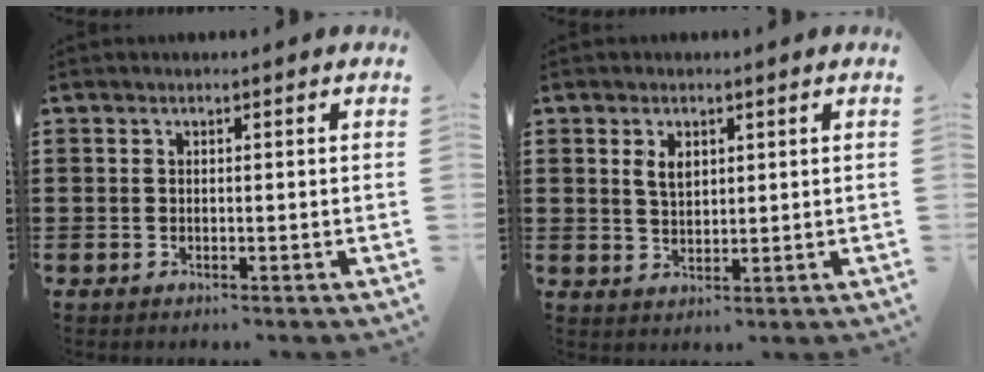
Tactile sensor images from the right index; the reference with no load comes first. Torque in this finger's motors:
{"motor_torque": [0.38, 0.38, 0.11, 0.07]}